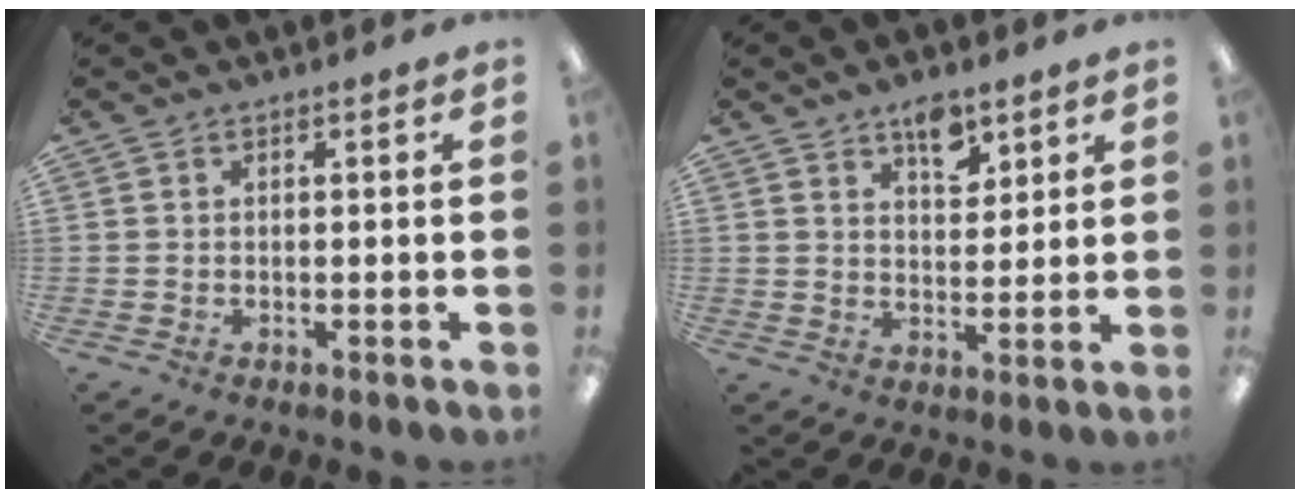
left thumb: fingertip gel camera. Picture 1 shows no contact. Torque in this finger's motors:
{"motor_torque": [0.91, 0.76, 0.49, -0.32, 0.04]}